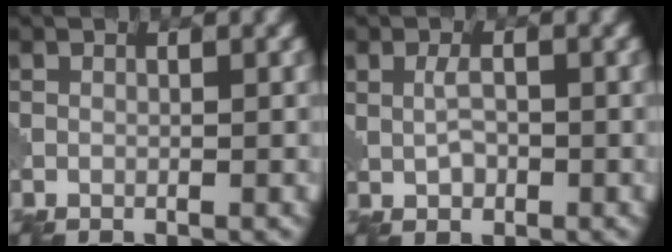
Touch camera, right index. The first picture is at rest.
{"total": 2.0, "force": [0.2, 1.3, 1.5], "torque": [-0.032, 0.001, 0.005]}